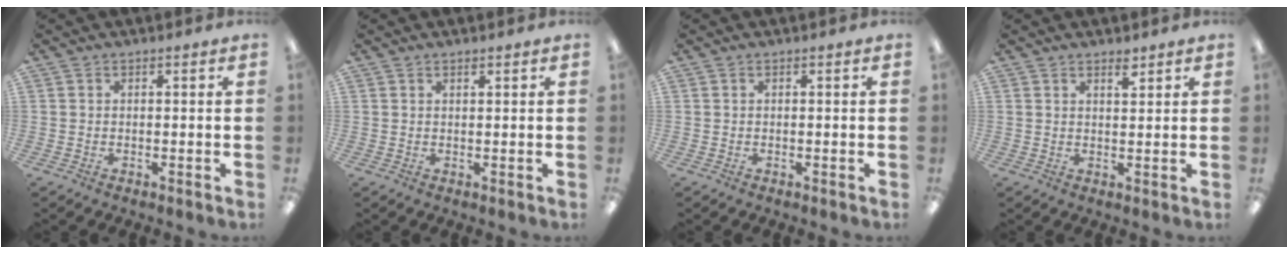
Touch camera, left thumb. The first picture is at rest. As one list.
[{"total": 0.8, "force": [0.7, 0.1, 0.2], "torque": [-0.006, 0.000, 0.013]}, {"total": 0.0}, {"total": 2.5, "force": [2.1, 0.6, 1.1], "torque": [-0.010, -0.009, 0.034]}]